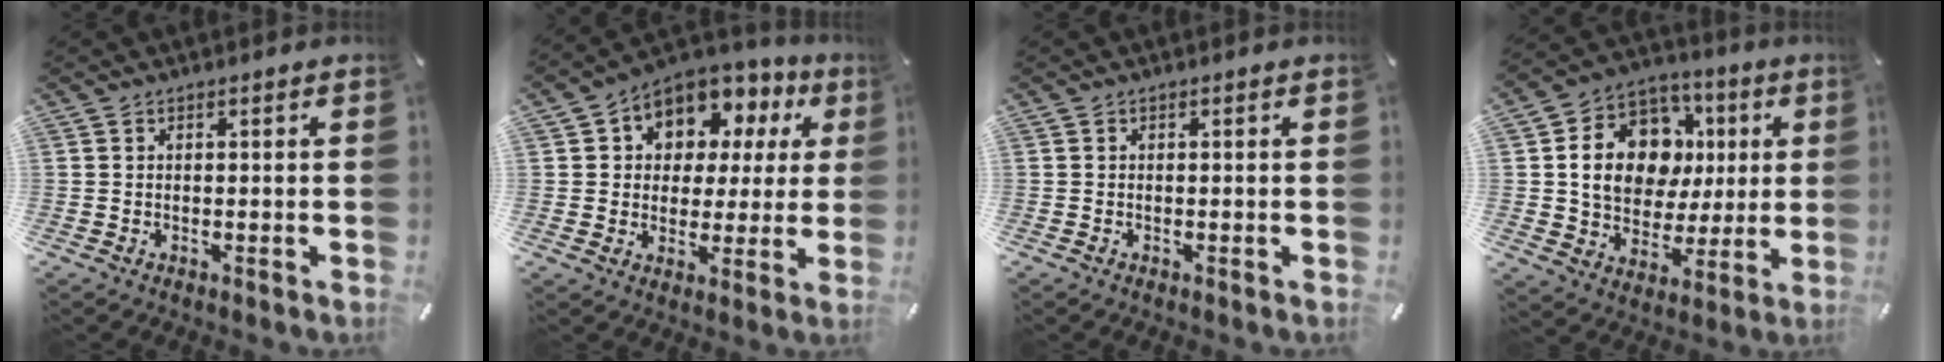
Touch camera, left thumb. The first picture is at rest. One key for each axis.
{"total": 9.2, "fx": 4.5, "fy": 7.5, "fz": 3.0, "tx": -0.063, "ty": -0.036, "tz": 0.085}
{"total": 0.0}
{"total": 16.4, "fx": 2.7, "fy": 13.4, "fz": 9.1, "tx": -0.154, "ty": -0.001, "tz": 0.057}